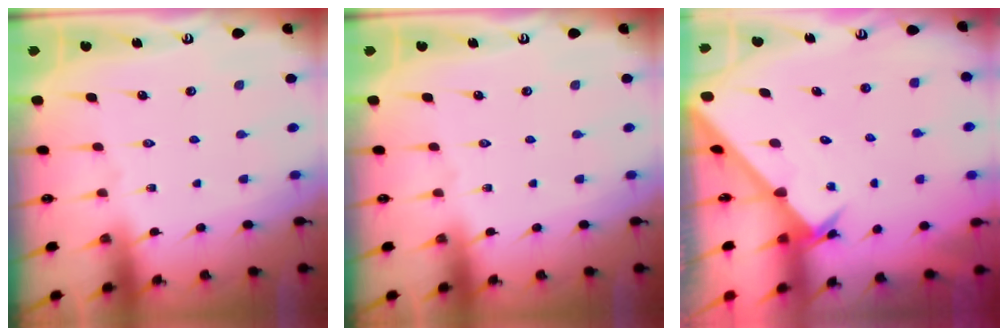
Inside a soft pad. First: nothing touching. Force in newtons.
{"total": 0.0}
{"total": 2.4, "press": 2.4, "slide": 0.2}